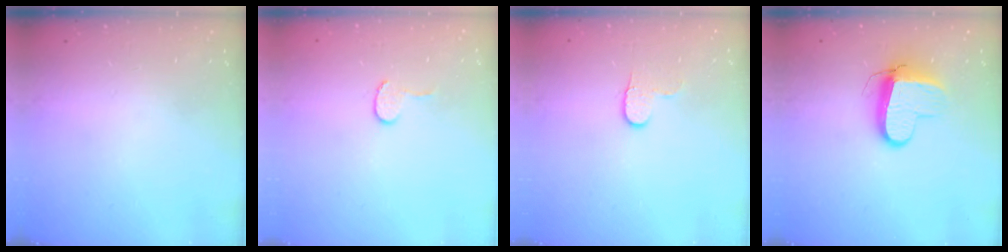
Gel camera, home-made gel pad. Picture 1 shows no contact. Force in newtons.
{"total": 4.1, "press": 4.1, "slide": 0.4}
{"total": 4.9, "press": 4.9, "slide": 0.5}
{"total": 8.9, "press": 8.8, "slide": 1.0}